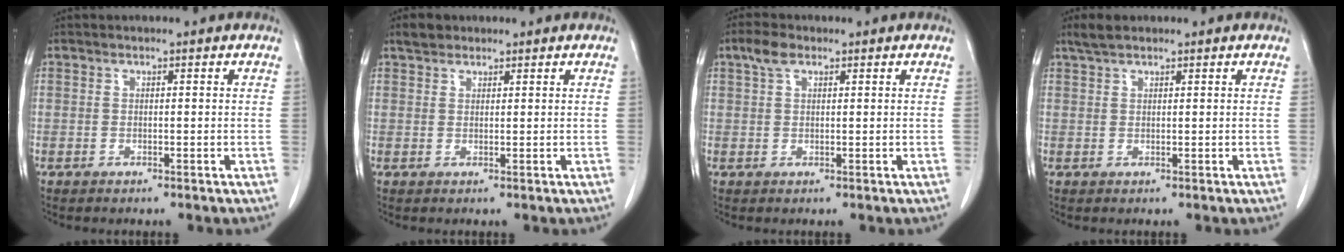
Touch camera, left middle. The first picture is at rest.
{"total": 2.1, "force": [1.7, 1.2, 0.5], "torque": [-0.013, 0.011, 0.029]}
{"total": 2.7, "force": [1.6, 1.3, 1.8], "torque": [-0.042, 0.015, 0.034]}
{"total": 2.5, "force": [2.0, 0.8, 1.3], "torque": [-0.030, 0.013, 0.039]}